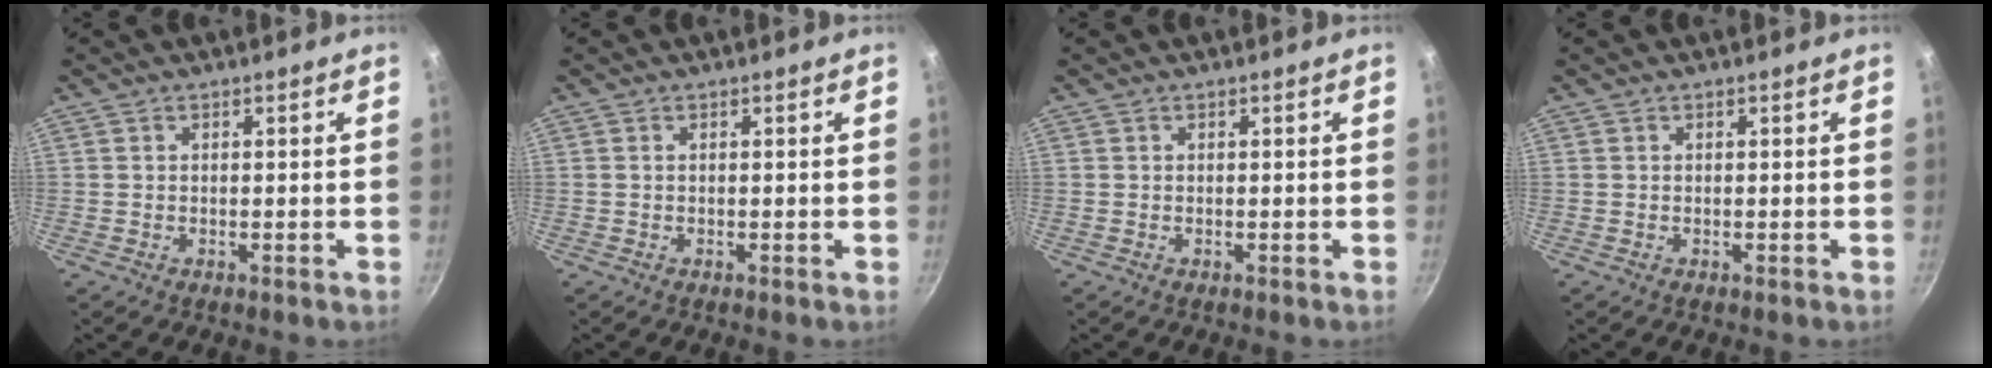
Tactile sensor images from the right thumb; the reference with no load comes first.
{"total": 0.0}
{"total": 0.0}
{"total": 0.0}